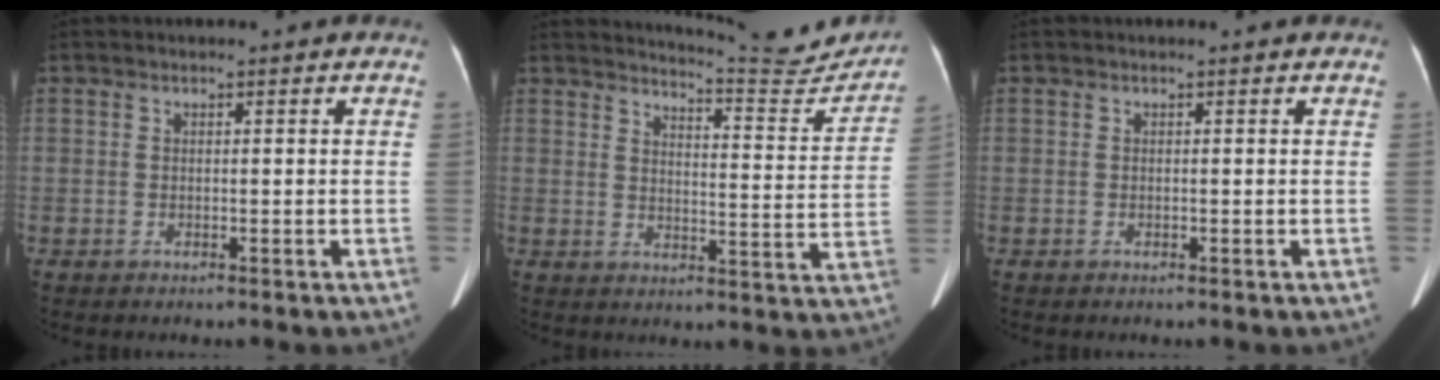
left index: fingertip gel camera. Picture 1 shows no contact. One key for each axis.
{"total": 12.7, "fx": 12.6, "fy": 0.1, "fz": 1.5, "tx": -0.019, "ty": -0.060, "tz": 0.150}
{"total": 0.0}